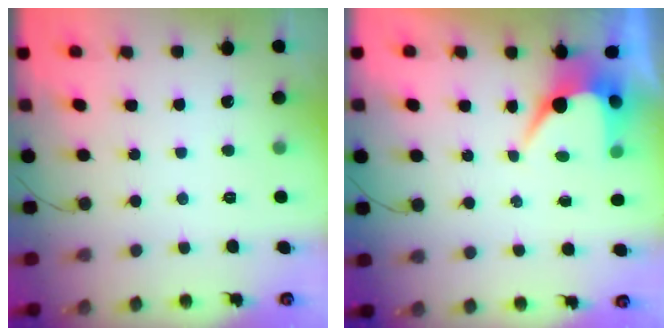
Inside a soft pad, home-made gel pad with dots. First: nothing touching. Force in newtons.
{"total": 6.7, "press": 6.7, "slide": 0.3}